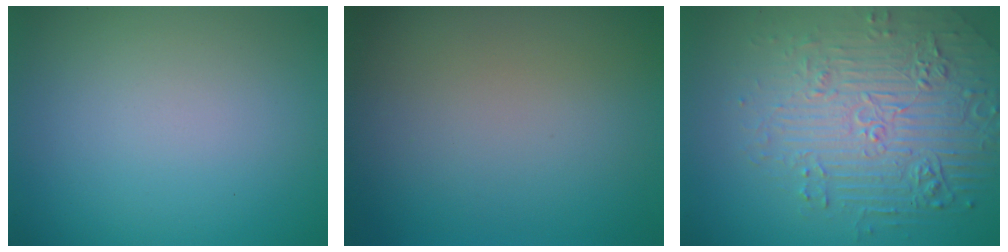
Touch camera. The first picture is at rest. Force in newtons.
{"total": 0.0}
{"total": 7.0, "press": 5.3, "slide": 4.6}